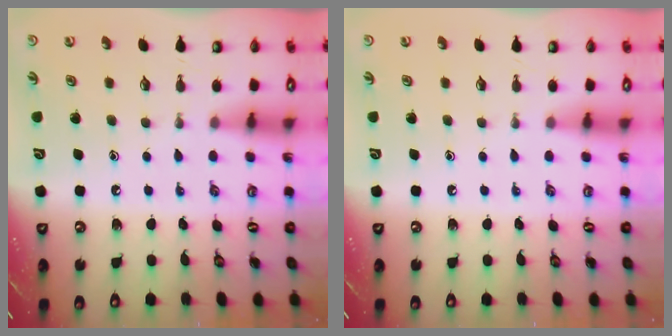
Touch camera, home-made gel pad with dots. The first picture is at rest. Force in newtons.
{"total": 0.0}